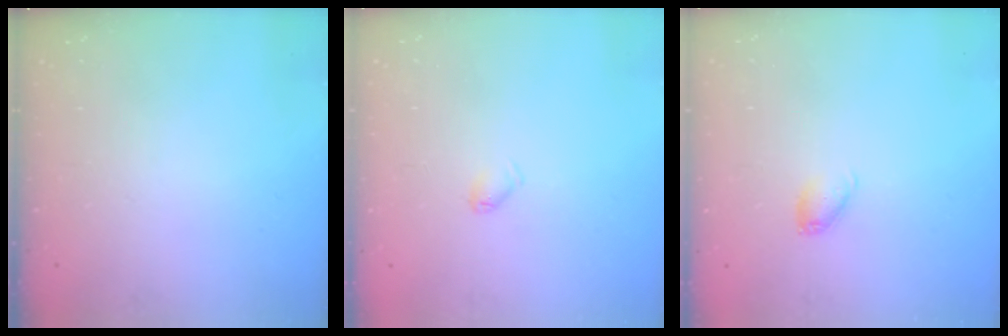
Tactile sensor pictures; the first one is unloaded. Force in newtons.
{"total": 3.5, "press": 3.5, "slide": 0.5}
{"total": 5.7, "press": 5.6, "slide": 0.8}